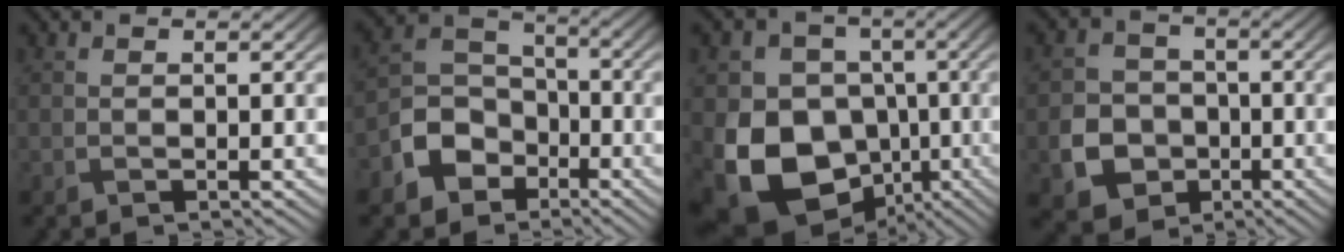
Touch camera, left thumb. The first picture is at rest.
{"total": 7.7, "force": [-4.1, 5.7, 3.1], "torque": [-0.070, -0.001, -0.095]}
{"total": 13.7, "force": [-3.9, 11.2, 6.9], "torque": [-0.155, -0.032, -0.084]}
{"total": 6.8, "force": [-2.4, 5.8, 2.7], "torque": [-0.066, -0.019, -0.051]}